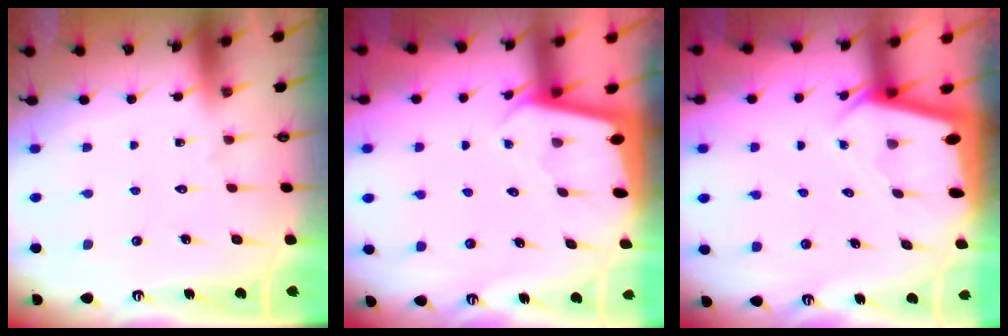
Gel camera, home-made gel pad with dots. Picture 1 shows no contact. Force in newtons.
{"total": 1.9, "press": 1.9, "slide": 0.1}
{"total": 2.4, "press": 2.4, "slide": 0.2}